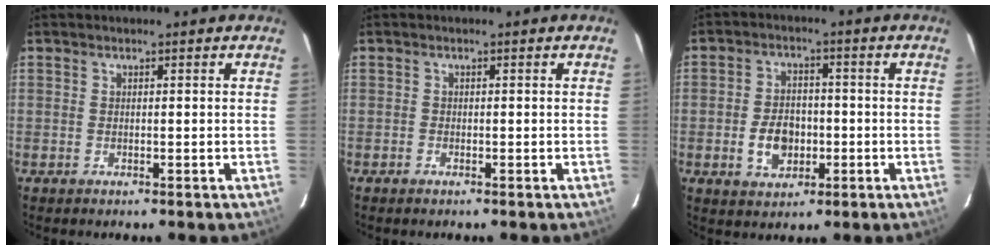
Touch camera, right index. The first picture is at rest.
{"total": 0.6, "force": [-0.5, 0.3, 0.1], "torque": [-0.005, 0.000, -0.011]}
{"total": 7.2, "force": [-1.9, 5.1, 4.7], "torque": [-0.095, 0.011, -0.024]}